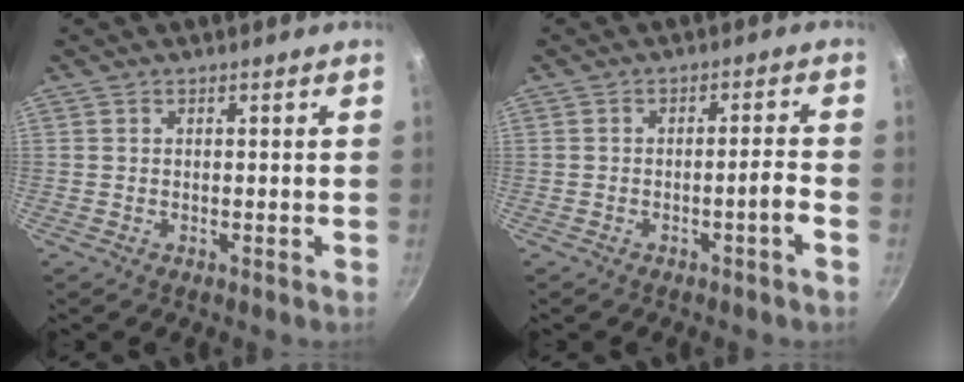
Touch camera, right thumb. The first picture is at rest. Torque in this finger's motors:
{"motor_torque": [2.52, 2.49, 0.94, -0.68, 0.14]}